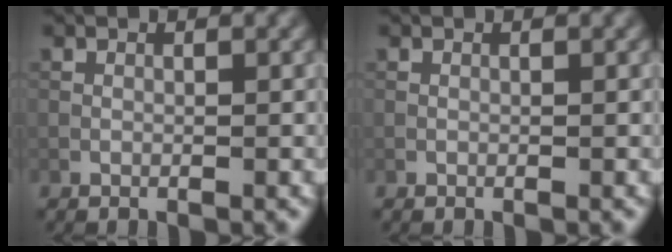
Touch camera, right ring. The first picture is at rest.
{"total": 0.0}